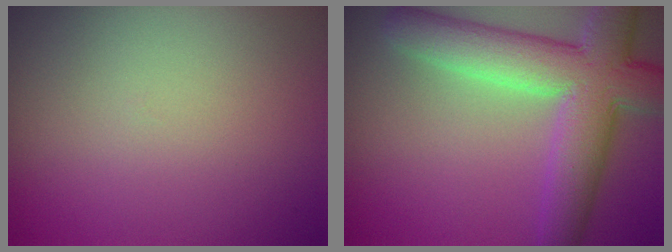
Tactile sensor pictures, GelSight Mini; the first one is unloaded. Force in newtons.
{"total": 8.7, "press": 8.7, "slide": 0.6}